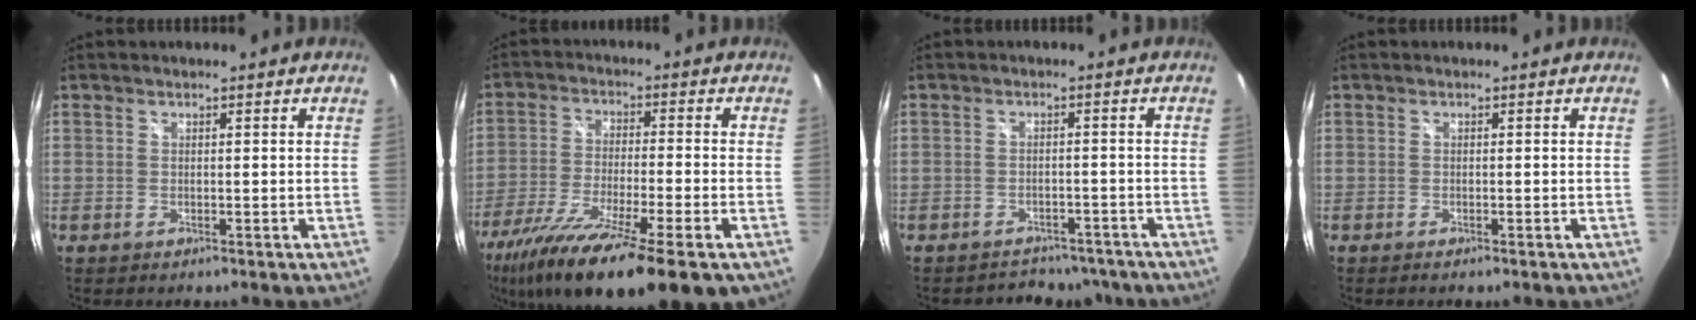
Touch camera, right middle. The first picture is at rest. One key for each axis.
{"total": 20.5, "fx": -13.7, "fy": 3.4, "fz": 14.8, "tx": -0.281, "ty": -0.066, "tz": -0.233}
{"total": 9.0, "fx": -7.6, "fy": 4.4, "fz": 2.0, "tx": -0.045, "ty": 0.009, "tz": -0.093}
{"total": 0.6, "fx": -0.6, "fy": 0.1, "fz": 0.3, "tx": -0.006, "ty": -0.001, "tz": -0.010}